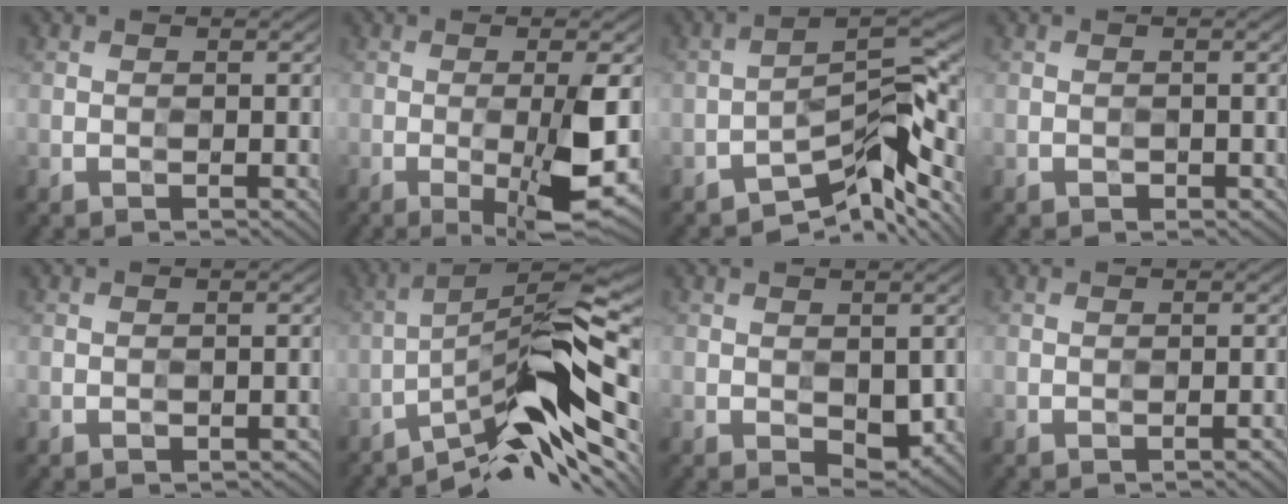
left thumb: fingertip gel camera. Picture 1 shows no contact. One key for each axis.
{"total": 6.9, "fx": -2.1, "fy": 1.0, "fz": 6.5, "tx": -0.093, "ty": 0.006, "tz": -0.025}
{"total": 8.4, "fx": -6.8, "fy": 1.8, "fz": 4.6, "tx": -0.055, "ty": 0.019, "tz": -0.122}
{"total": 0.9, "fx": -0.6, "fy": 0.7, "fz": 0.2, "tx": 0.000, "ty": 0.002, "tz": -0.007}
{"total": 1.8, "fx": -1.4, "fy": 0.8, "fz": 0.7, "tx": -0.001, "ty": 0.001, "tz": -0.015}
{"total": 12.1, "fx": -7.7, "fy": 2.8, "fz": 8.9, "tx": -0.147, "ty": 0.014, "tz": -0.138}
{"total": 2.4, "fx": -0.4, "fy": 1.7, "fz": 1.6, "tx": -0.027, "ty": -0.001, "tz": -0.002}
{"total": 0.8, "fx": -0.8, "fy": -0.2, "fz": 0.1, "tx": 0.004, "ty": 0.006, "tz": -0.011}